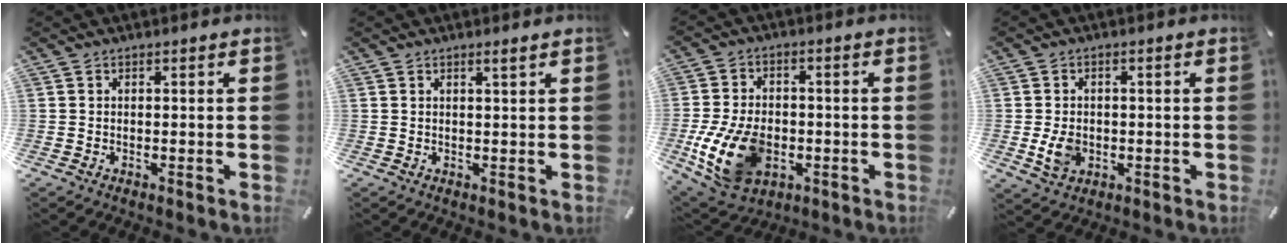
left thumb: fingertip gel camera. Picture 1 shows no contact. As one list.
[{"total": 1.3, "force": [0.9, 0.0, 0.9], "torque": [-0.018, -0.002, 0.016]}, {"total": 15.0, "force": [-3.8, 10.3, 10.2], "torque": [-0.222, 0.003, -0.068]}, {"total": 5.4, "force": [-0.8, 4.1, 3.5], "torque": [-0.064, -0.005, -0.018]}]